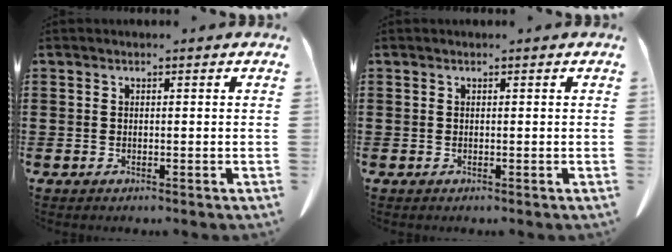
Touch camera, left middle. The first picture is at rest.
{"total": 0.0}